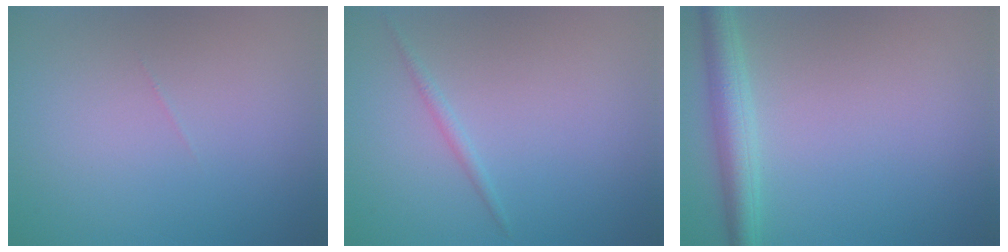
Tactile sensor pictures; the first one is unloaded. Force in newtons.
{"total": 0.9, "press": 0.9, "slide": 0.0}
{"total": 3.6, "press": 3.6, "slide": 0.1}